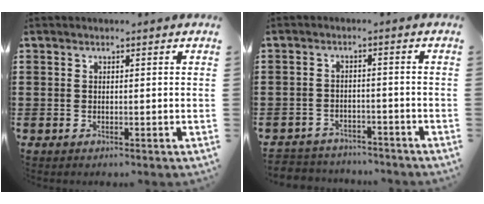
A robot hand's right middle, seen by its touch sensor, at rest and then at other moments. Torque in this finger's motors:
{"motor_torque": [0.29, -0.19, 0.13, 0.02]}